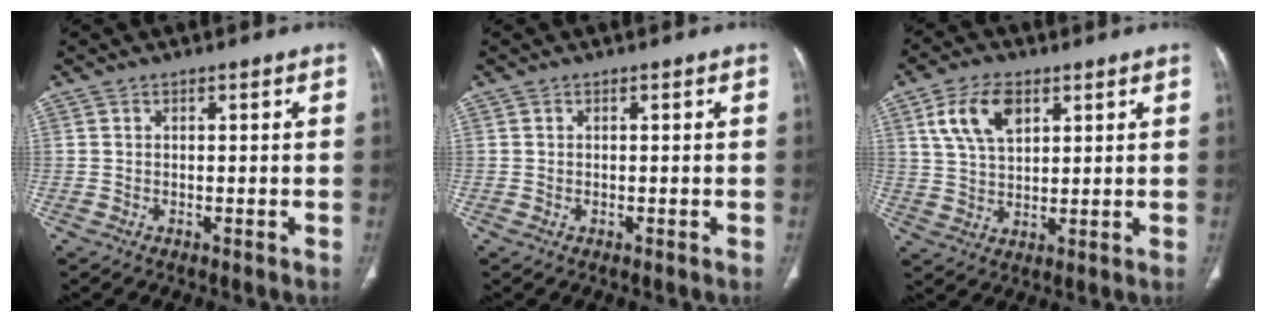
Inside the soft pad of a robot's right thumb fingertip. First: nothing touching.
{"total": 0.0}
{"total": 9.4, "force": [4.2, 5.4, 6.5], "torque": [-0.113, -0.009, 0.082]}